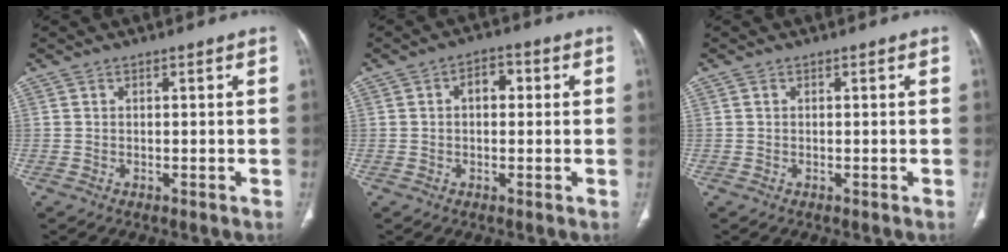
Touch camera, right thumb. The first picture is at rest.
{"total": 4.1, "force": [0.7, 2.6, 3.1], "torque": [-0.038, 0.014, 0.007]}
{"total": 0.0}